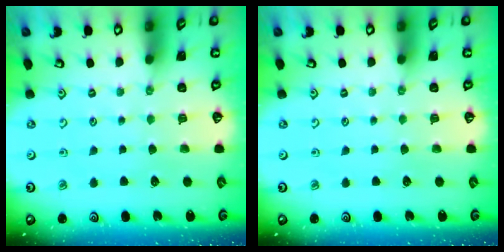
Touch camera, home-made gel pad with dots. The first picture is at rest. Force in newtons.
{"total": 0.0}